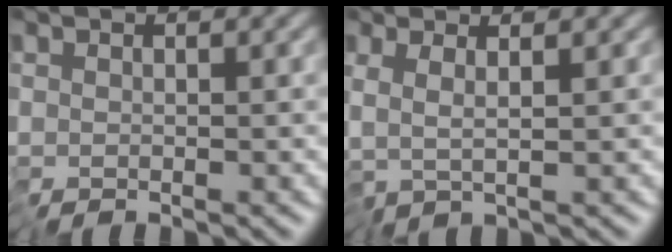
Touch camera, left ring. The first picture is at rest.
{"total": 1.7, "force": [0.6, -0.5, 1.5], "torque": [-0.028, 0.005, 0.013]}